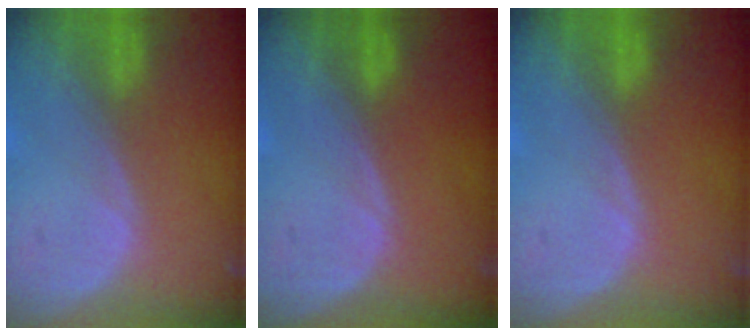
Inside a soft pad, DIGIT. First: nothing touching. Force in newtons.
{"total": 0.0}
{"total": 0.0}